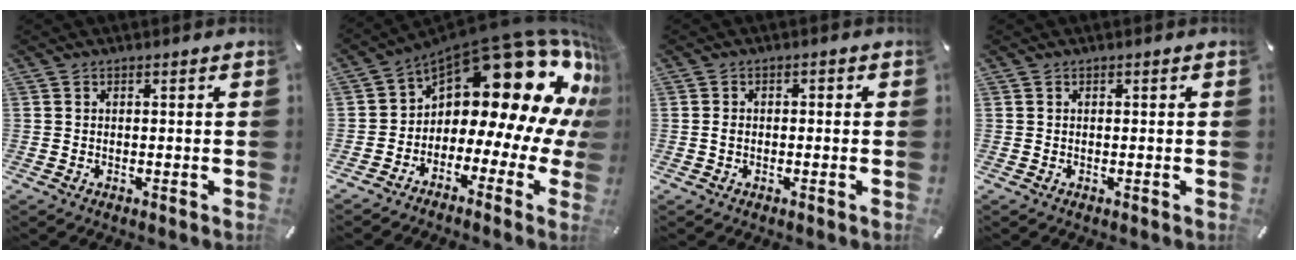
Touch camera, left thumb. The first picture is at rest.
{"total": 21.2, "force": [10.1, 10.9, 15.1], "torque": [-0.242, -0.087, 0.177]}
{"total": 1.6, "force": [-0.5, 1.1, 1.1], "torque": [-0.022, 0.006, -0.011]}
{"total": 0.0}